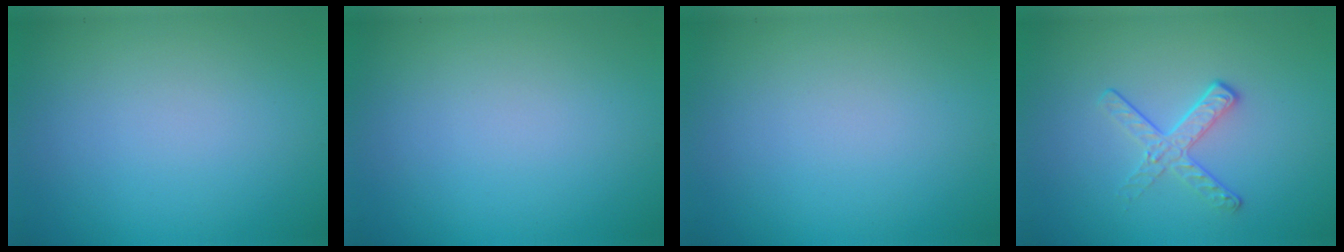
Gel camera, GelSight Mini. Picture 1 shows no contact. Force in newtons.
{"total": 0.0}
{"total": 0.0}
{"total": 2.1, "press": 1.4, "slide": 1.6}